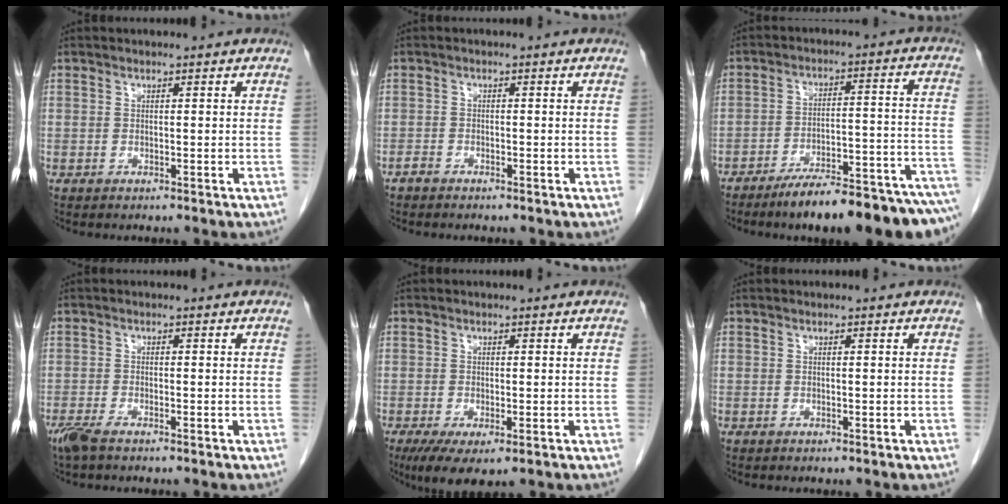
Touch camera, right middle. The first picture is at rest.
{"total": 1.0, "force": [-0.9, 0.4, 0.2], "torque": [-0.006, 0.001, -0.017]}
{"total": 18.1, "force": [-14.9, 1.5, 10.3], "torque": [-0.091, 0.030, -0.217]}
{"total": 2.9, "force": [-2.2, 0.5, 1.8], "torque": [-0.043, -0.009, -0.042]}
{"total": 5.0, "force": [-2.5, 1.8, 4.0], "torque": [-0.067, -0.015, -0.033]}
{"total": 0.0}